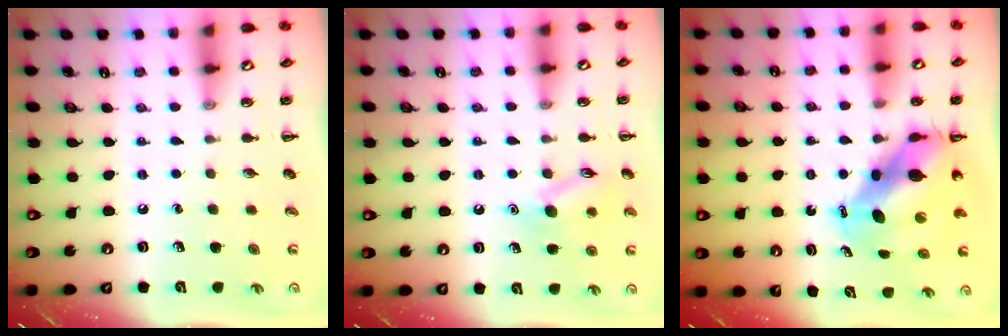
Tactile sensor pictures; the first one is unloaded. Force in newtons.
{"total": 10.8, "press": 10.7, "slide": 0.6}
{"total": 10.0, "press": 9.7, "slide": 2.7}